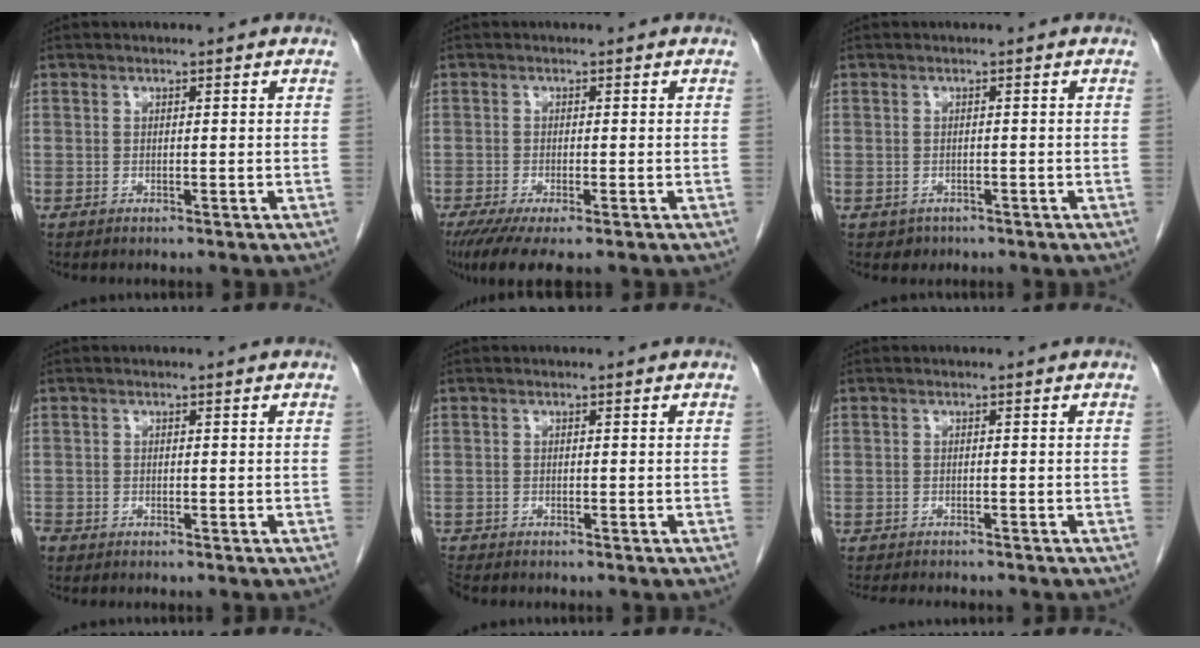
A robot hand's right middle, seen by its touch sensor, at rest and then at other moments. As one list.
[{"total": 6.3, "force": [-4.5, 1.1, 4.3], "torque": [-0.066, -0.016, -0.074]}, {"total": 1.4, "force": [-0.8, 1.2, 0.1], "torque": [-0.003, 0.004, -0.008]}, {"total": 1.5, "force": [-1.2, 0.9, 0.4], "torque": [-0.017, -0.002, -0.022]}, {"total": 1.7, "force": [-1.7, 0.3, 0.1], "torque": [-0.007, -0.008, -0.032]}, {"total": 7.0, "force": [-6.3, 1.5, 2.6], "torque": [-0.035, -0.006, -0.091]}]